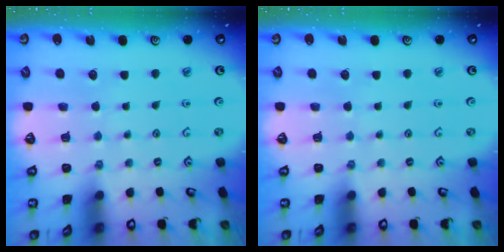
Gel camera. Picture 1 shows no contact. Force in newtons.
{"total": 0.0}